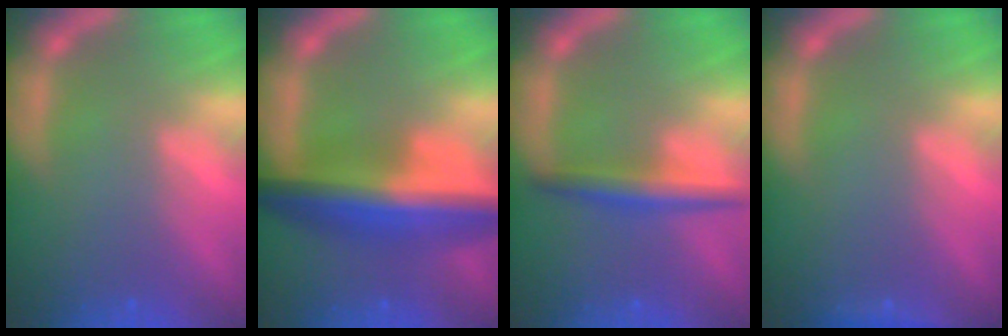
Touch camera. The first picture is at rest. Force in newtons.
{"total": 9.5}
{"total": 3.5}
{"total": 0.9}